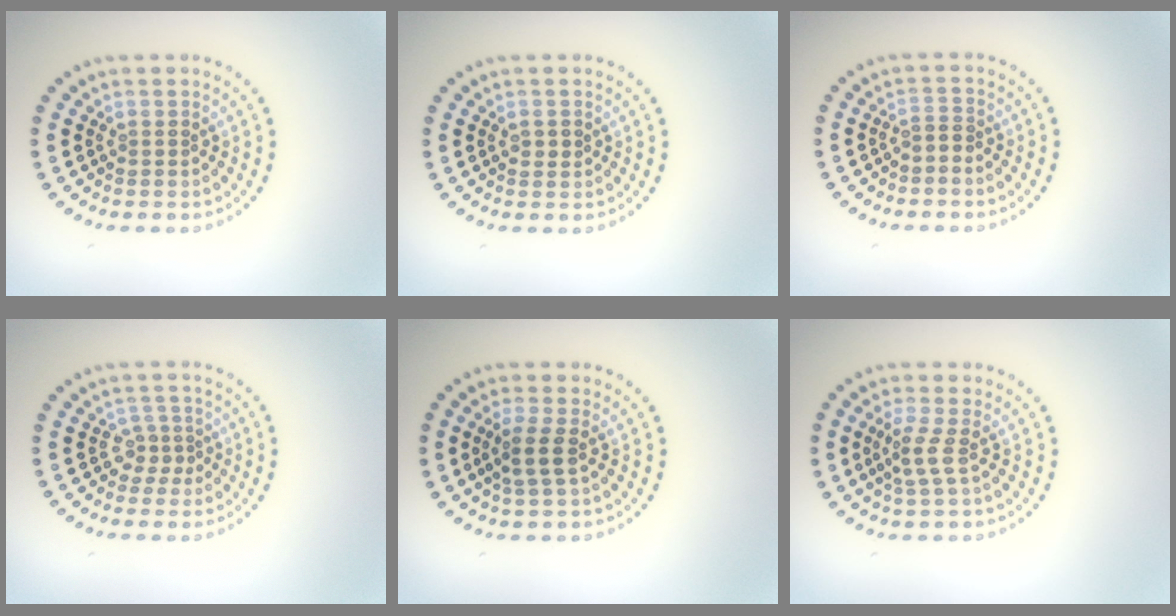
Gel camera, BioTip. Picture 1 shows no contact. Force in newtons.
{"total": 1.1, "press": 1.1, "slide": 0.1}
{"total": 0.9, "press": 0.6, "slide": 0.6}
{"total": 1.9, "press": 1.3, "slide": 1.4}
{"total": 2.3, "press": 2.0, "slide": 0.9}
{"total": 2.0, "press": 1.5, "slide": 1.4}